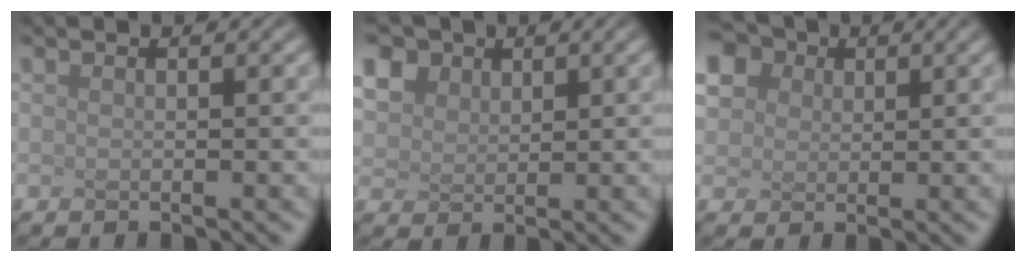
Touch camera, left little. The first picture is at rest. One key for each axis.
{"total": 3.7, "fx": 2.4, "fy": 2.7, "fz": 1.1, "tx": -0.091, "ty": 0.011, "tz": 0.077}
{"total": 4.5, "fx": 2.2, "fy": 3.6, "fz": 1.5, "tx": -0.096, "ty": 0.016, "tz": 0.073}